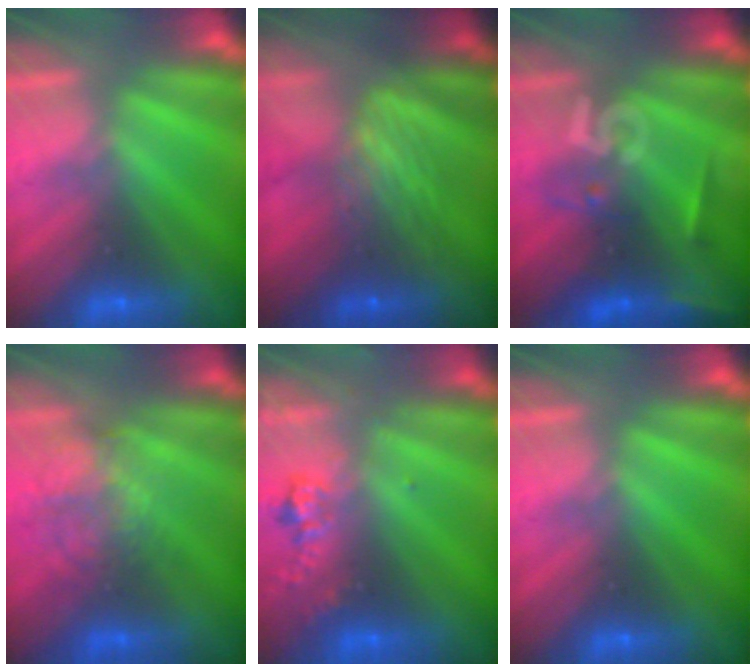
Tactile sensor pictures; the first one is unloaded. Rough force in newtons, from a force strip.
{"total": 10.8}
{"total": 2.5}
{"total": 2.1}
{"total": 2.4}
{"total": 0.0}